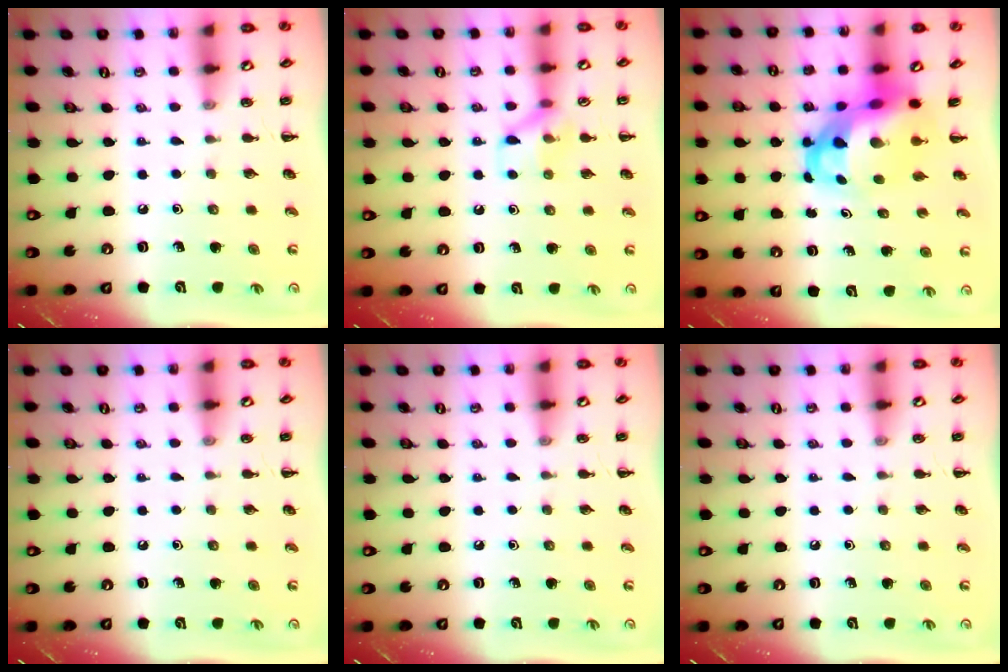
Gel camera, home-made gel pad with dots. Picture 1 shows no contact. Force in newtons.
{"total": 8.3, "press": 8.2, "slide": 1.2}
{"total": 8.9, "press": 8.6, "slide": 2.4}
{"total": 0.0}
{"total": 0.0}
{"total": 0.0}